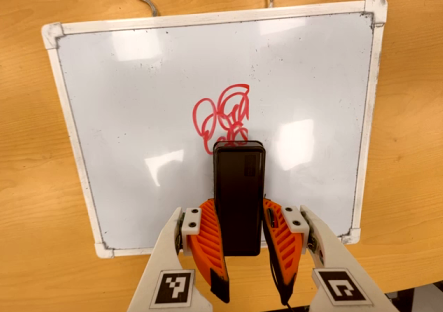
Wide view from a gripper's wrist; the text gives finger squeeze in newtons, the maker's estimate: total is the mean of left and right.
{"total": 8.1, "left": 5.9, "right": 10.4}